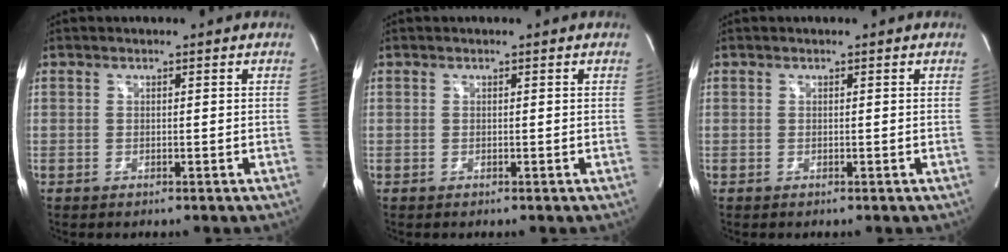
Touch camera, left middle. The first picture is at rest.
{"total": 0.0}
{"total": 0.0}